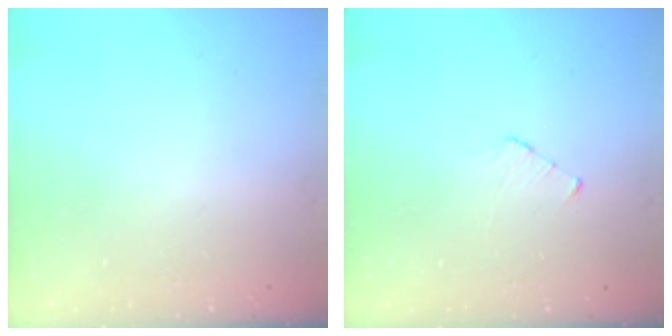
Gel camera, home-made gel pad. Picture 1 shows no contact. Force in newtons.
{"total": 3.8, "press": 3.8, "slide": 0.3}